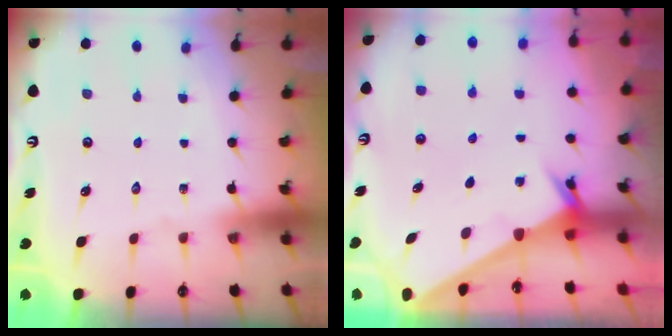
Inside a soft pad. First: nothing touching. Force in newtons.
{"total": 2.2, "press": 2.2, "slide": 0.2}